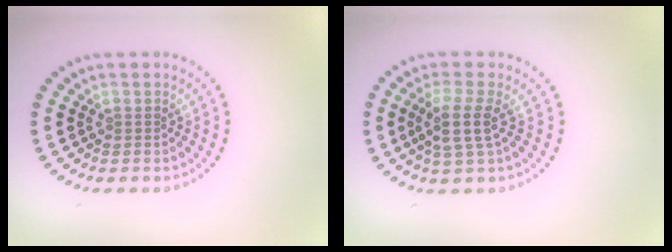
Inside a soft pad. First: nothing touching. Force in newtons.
{"total": 2.8, "press": 2.3, "slide": 1.6}